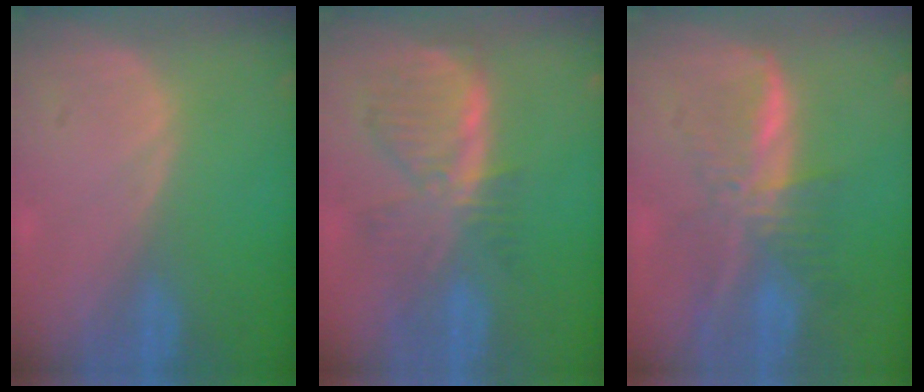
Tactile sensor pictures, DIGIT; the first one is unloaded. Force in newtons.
{"total": 7.7, "press": 7.0, "slide": 3.3}
{"total": 7.9, "press": 6.7, "slide": 4.3}